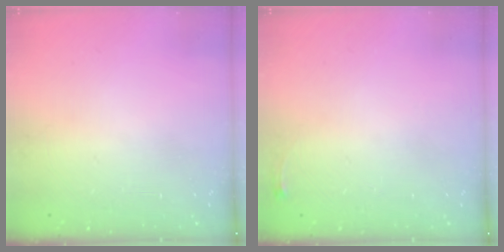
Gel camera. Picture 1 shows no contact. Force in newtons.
{"total": 2.6, "press": 2.6, "slide": 0.6}